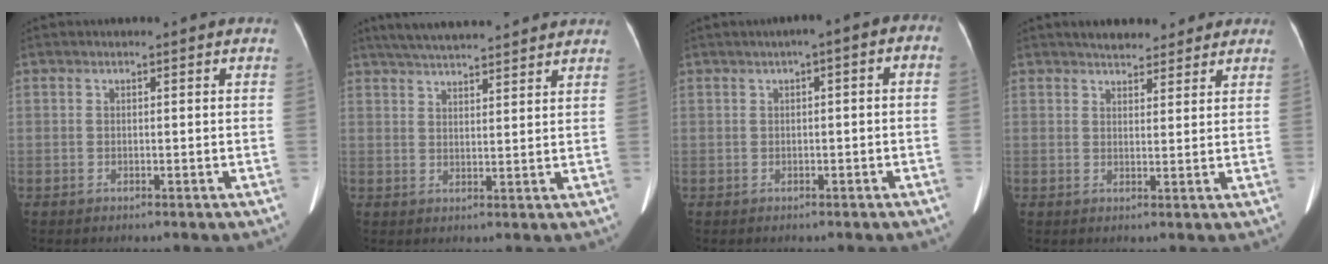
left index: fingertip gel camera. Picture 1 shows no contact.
{"total": 13.4, "force": [12.0, 1.6, 5.8], "torque": [-0.093, 0.035, 0.174]}
{"total": 3.7, "force": [0.6, 1.0, 3.5], "torque": [-0.038, 0.026, 0.001]}
{"total": 7.3, "force": [6.2, 2.7, 2.7], "torque": [-0.027, 0.019, 0.085]}